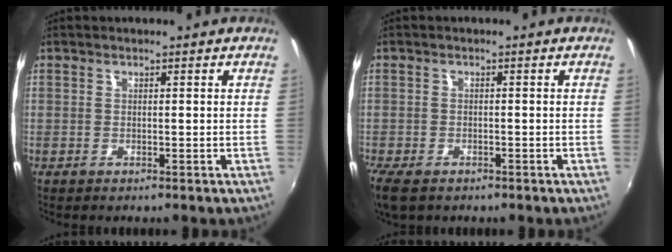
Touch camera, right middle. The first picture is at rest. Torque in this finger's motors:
{"motor_torque": [1.17, -0.97, 0.31, 0.11]}